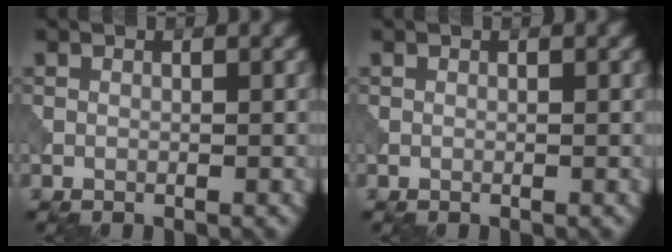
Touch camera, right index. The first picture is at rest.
{"total": 0.0}